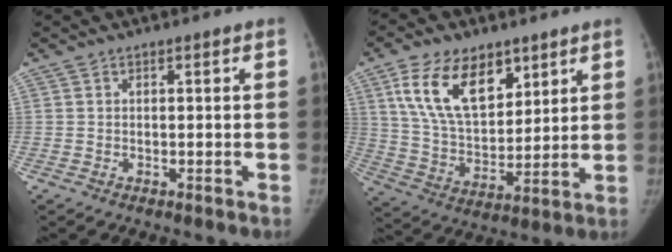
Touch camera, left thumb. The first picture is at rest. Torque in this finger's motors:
{"motor_torque": [0.51, 0.46, 1.71, -1.07, 0.50]}